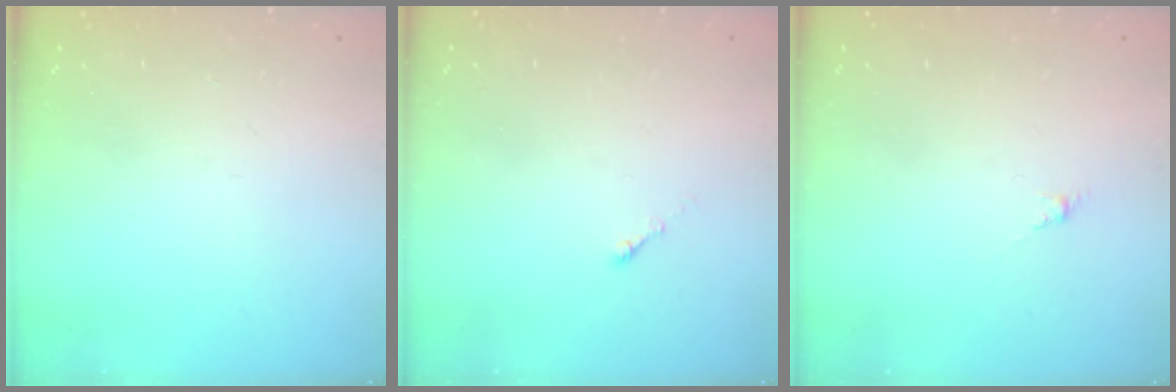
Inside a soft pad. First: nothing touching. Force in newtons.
{"total": 0.0}
{"total": 0.0}